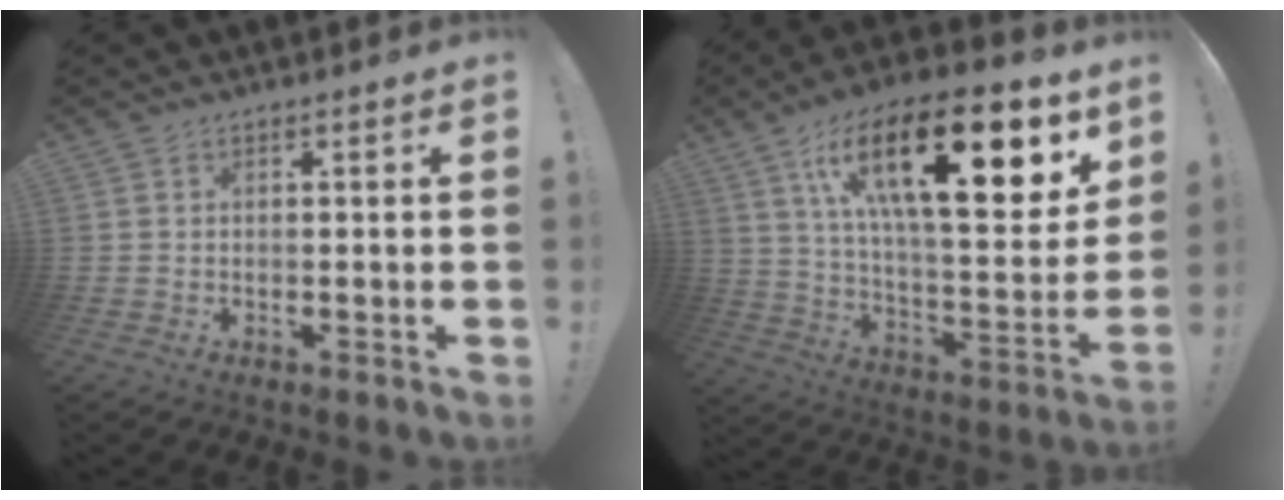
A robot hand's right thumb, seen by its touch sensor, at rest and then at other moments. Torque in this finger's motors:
{"motor_torque": [0.53, 4.48, 2.38, 0.39, 0.58]}